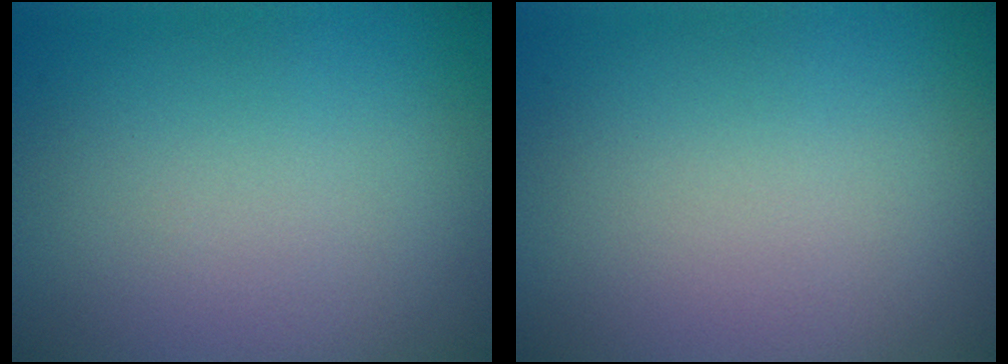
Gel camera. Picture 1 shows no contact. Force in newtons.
{"total": 0.0}